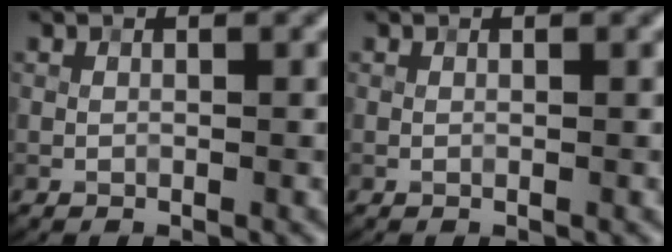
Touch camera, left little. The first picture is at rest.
{"total": 0.0}